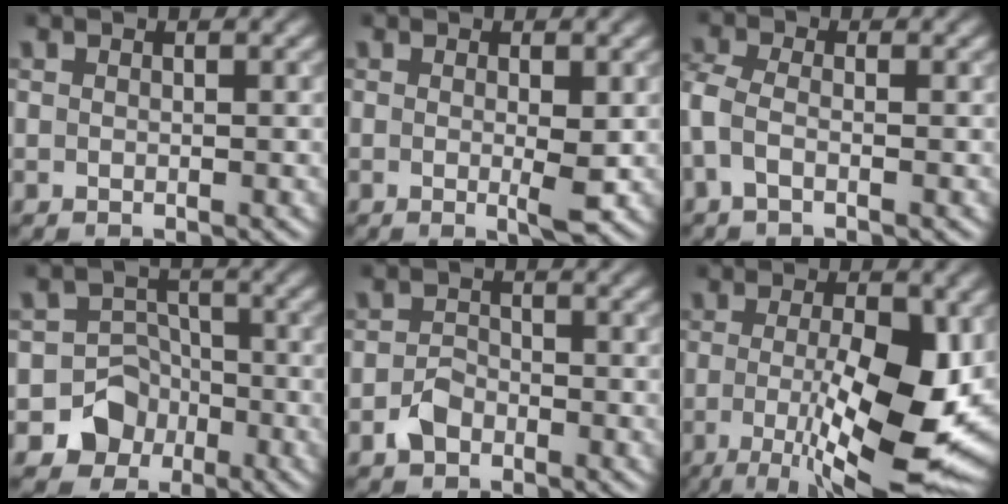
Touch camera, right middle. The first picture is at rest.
{"total": 2.1, "force": [-0.1, 0.2, 2.1], "torque": [-0.034, -0.007, -0.002]}
{"total": 2.3, "force": [-1.0, 1.0, 1.8], "torque": [-0.047, -0.001, -0.033]}
{"total": 4.5, "force": [-2.2, 3.9, 0.8], "torque": [0.018, 0.011, -0.047]}
{"total": 2.0, "force": [-1.2, 1.3, 0.8], "torque": [-0.013, 0.004, -0.025]}
{"total": 12.9, "force": [-1.8, 4.2, 12.0], "torque": [-0.190, -0.029, -0.023]}